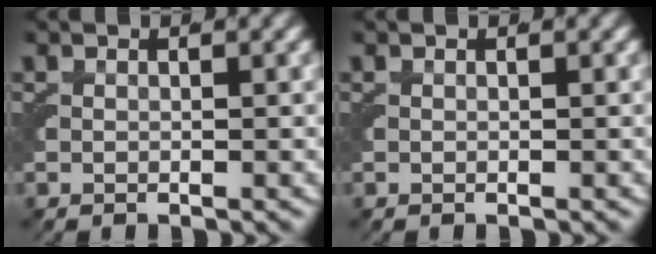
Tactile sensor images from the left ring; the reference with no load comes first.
{"total": 0.0}